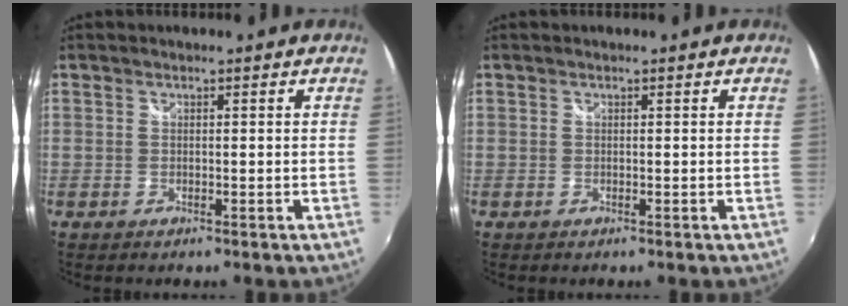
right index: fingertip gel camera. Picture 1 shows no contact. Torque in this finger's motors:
{"motor_torque": [0.00, 0.00, 0.00, 0.00]}